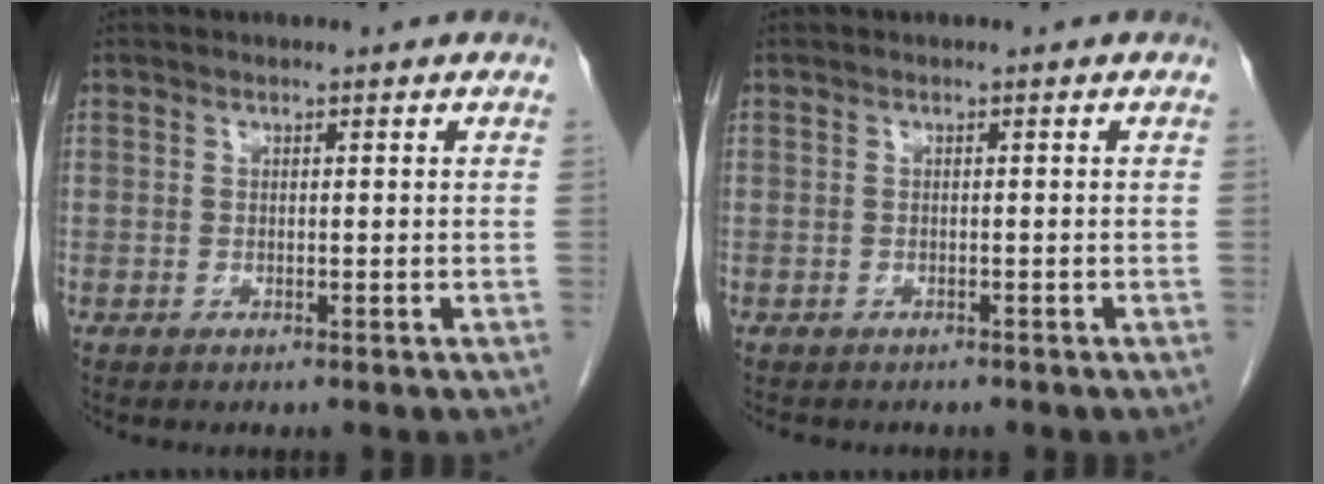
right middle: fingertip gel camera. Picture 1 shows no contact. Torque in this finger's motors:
{"motor_torque": [0.19, -0.08, -0.02, 0.00]}